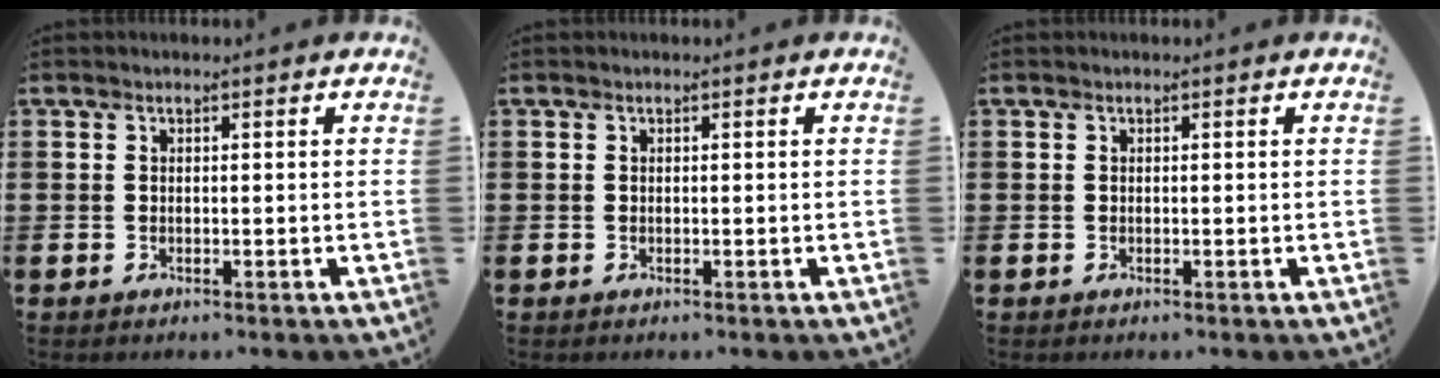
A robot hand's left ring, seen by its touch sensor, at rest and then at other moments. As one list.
[{"total": 0.0}, {"total": 0.0}]